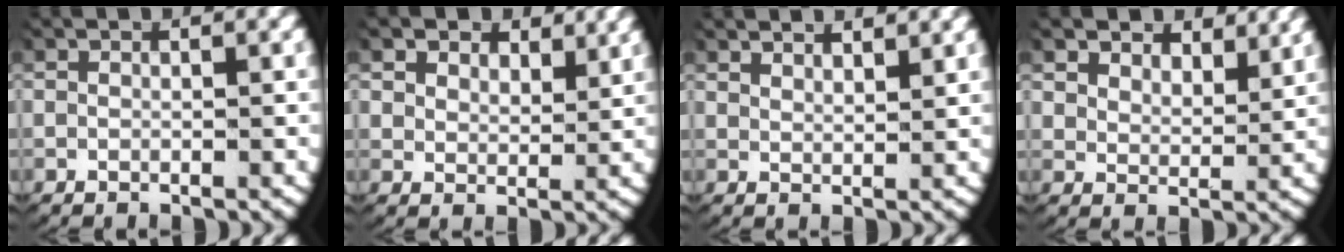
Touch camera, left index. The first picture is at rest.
{"total": 2.6, "force": [2.2, 1.0, 0.8], "torque": [-0.019, -0.009, 0.044]}
{"total": 2.7, "force": [2.7, 0.1, 0.5], "torque": [-0.013, -0.005, 0.050]}
{"total": 3.2, "force": [3.0, 0.9, 0.9], "torque": [-0.021, -0.010, 0.058]}